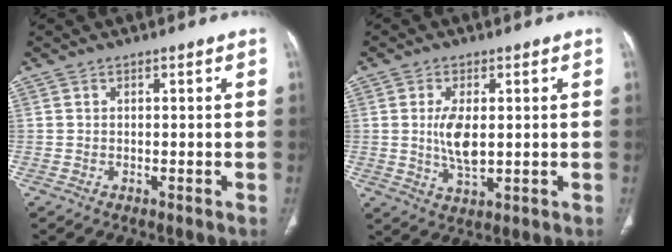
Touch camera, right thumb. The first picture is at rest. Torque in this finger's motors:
{"motor_torque": [1.43, 2.08, 0.86, -0.08, 0.08]}